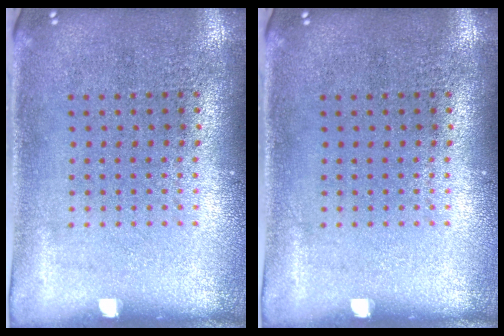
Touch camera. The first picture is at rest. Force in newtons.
{"total": 0.0}